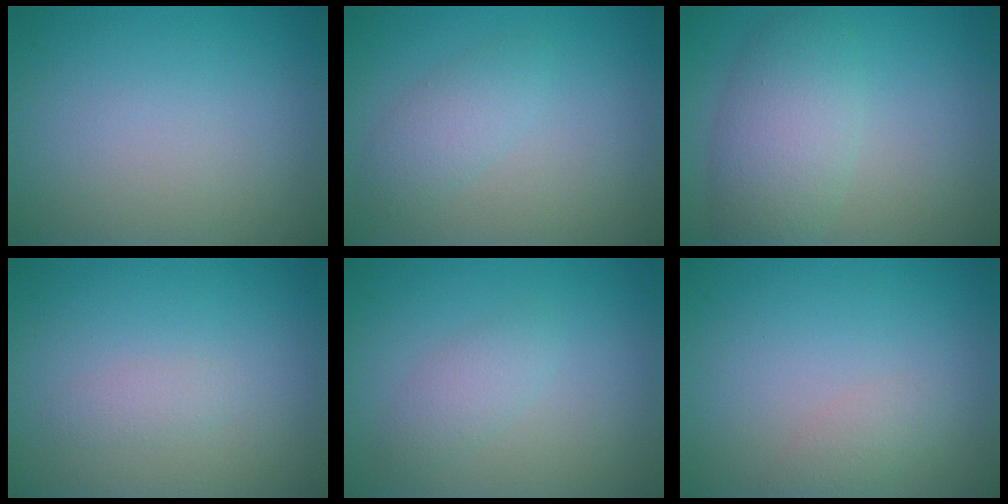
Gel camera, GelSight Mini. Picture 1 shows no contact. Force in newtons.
{"total": 2.2, "press": 2.2, "slide": 0.1}
{"total": 5.1, "press": 5.1, "slide": 0.2}
{"total": 0.9, "press": 0.9, "slide": 0.0}
{"total": 1.7, "press": 1.7, "slide": 0.1}
{"total": 1.4, "press": 1.4, "slide": 0.1}